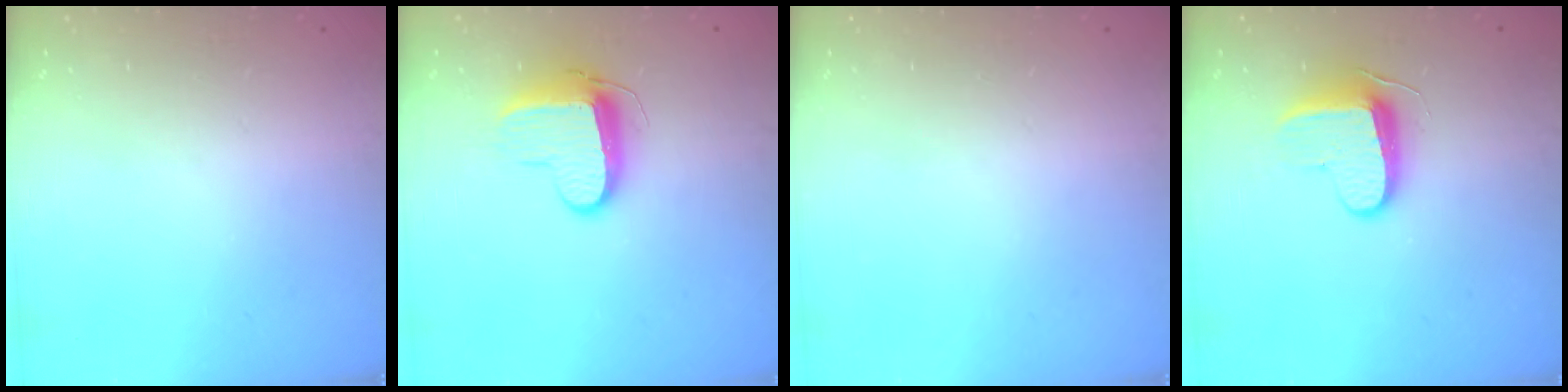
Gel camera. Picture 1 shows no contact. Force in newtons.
{"total": 9.6, "press": 9.6, "slide": 0.8}
{"total": 0.0}
{"total": 9.1, "press": 9.1, "slide": 1.0}